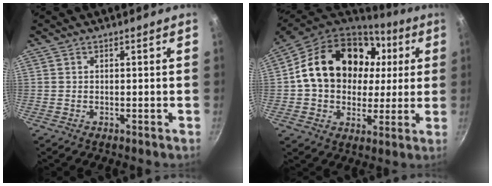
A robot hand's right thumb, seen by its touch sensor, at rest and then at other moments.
{"total": 23.3, "force": [4.9, 17.5, 14.6], "torque": [-0.230, 0.022, 0.084]}